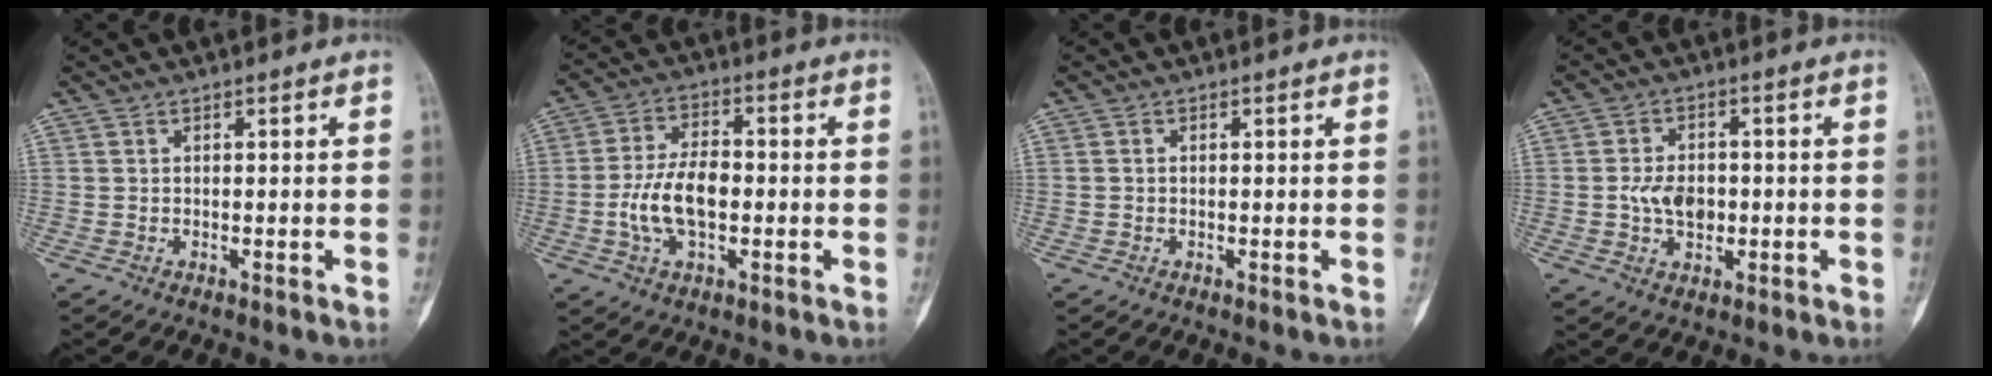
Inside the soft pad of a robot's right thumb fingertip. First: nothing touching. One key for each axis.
{"total": 10.5, "fx": -1.8, "fy": 5.8, "fz": 8.6, "tx": -0.157, "ty": 0.020, "tz": -0.036}
{"total": 0.6, "fx": -0.1, "fy": 0.5, "fz": 0.3, "tx": -0.001, "ty": 0.002, "tz": -0.004}
{"total": 8.0, "fx": -2.1, "fy": 5.7, "fz": 5.2, "tx": -0.063, "ty": 0.028, "tz": -0.044}